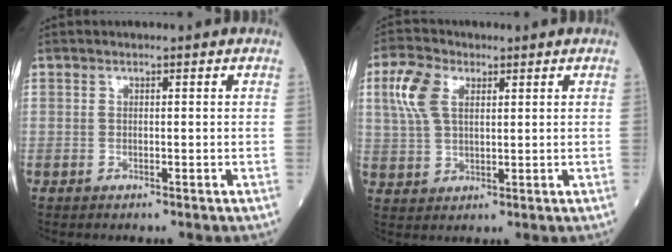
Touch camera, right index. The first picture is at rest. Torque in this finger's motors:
{"motor_torque": [0.94, 0.36, 0.16, 0.08]}